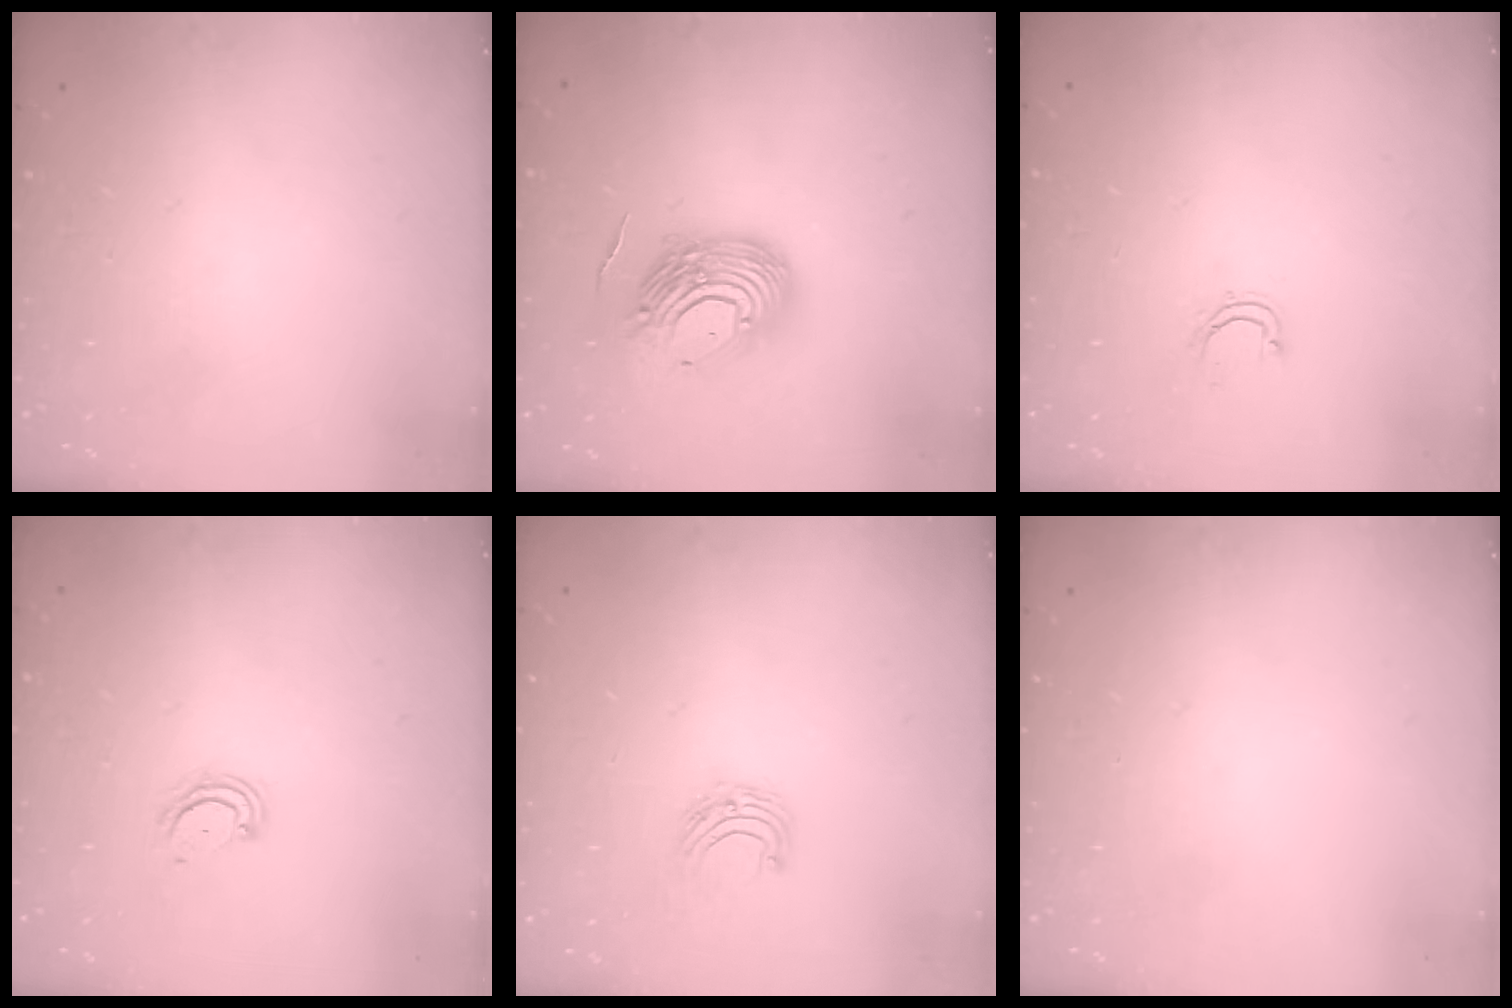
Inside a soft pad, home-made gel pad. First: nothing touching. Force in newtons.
{"total": 14.5, "press": 14.4, "slide": 1.9}
{"total": 3.7, "press": 3.7, "slide": 0.3}
{"total": 3.6, "press": 3.6, "slide": 0.3}
{"total": 5.6, "press": 5.6, "slide": 0.5}
{"total": 0.0}